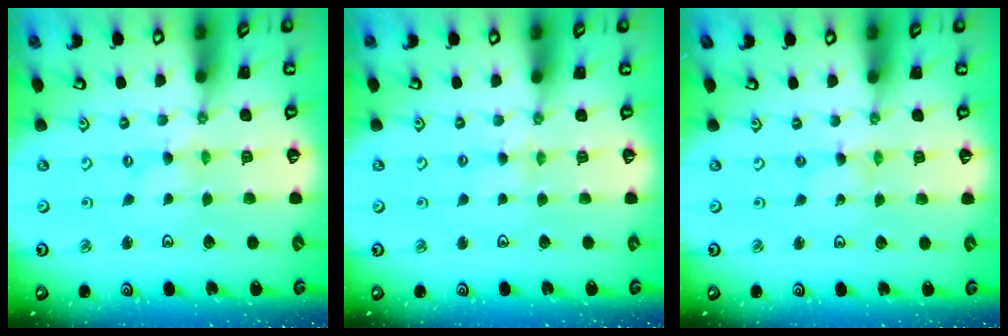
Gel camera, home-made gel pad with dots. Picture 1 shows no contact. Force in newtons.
{"total": 2.9, "press": 2.9, "slide": 0.4}
{"total": 1.3, "press": 1.3, "slide": 0.1}